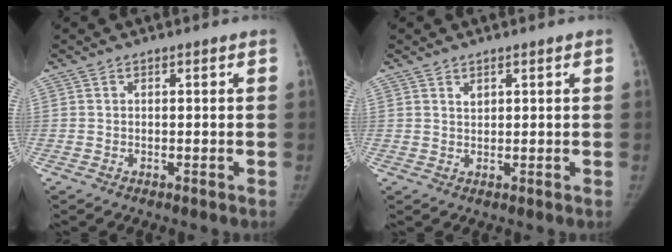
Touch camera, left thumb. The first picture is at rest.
{"total": 1.1, "force": [0.8, 0.6, 0.5], "torque": [-0.001, -0.006, 0.014]}